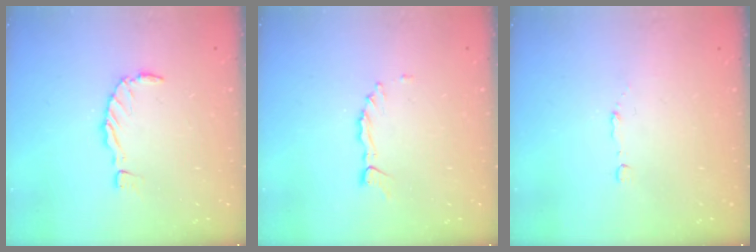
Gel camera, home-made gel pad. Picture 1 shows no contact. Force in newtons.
{"total": 0.8, "press": 0.8, "slide": 0.1}
{"total": 2.9, "press": 2.8, "slide": 0.7}